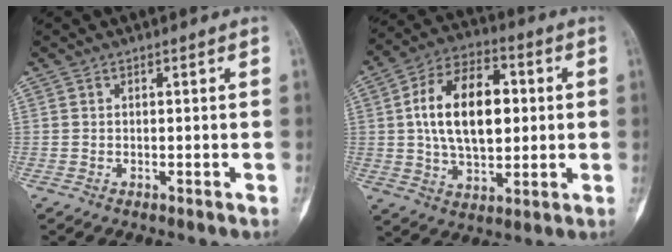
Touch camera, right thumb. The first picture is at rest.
{"total": 17.1, "force": [2.0, 10.1, 13.7], "torque": [-0.212, 0.011, 0.032]}